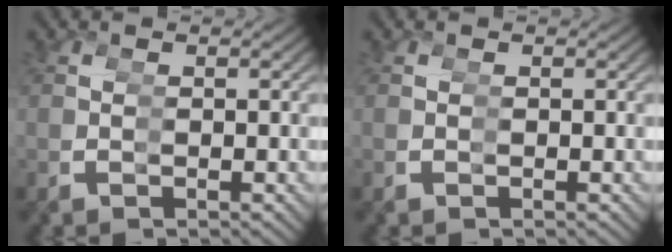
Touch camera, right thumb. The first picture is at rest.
{"total": 0.0}